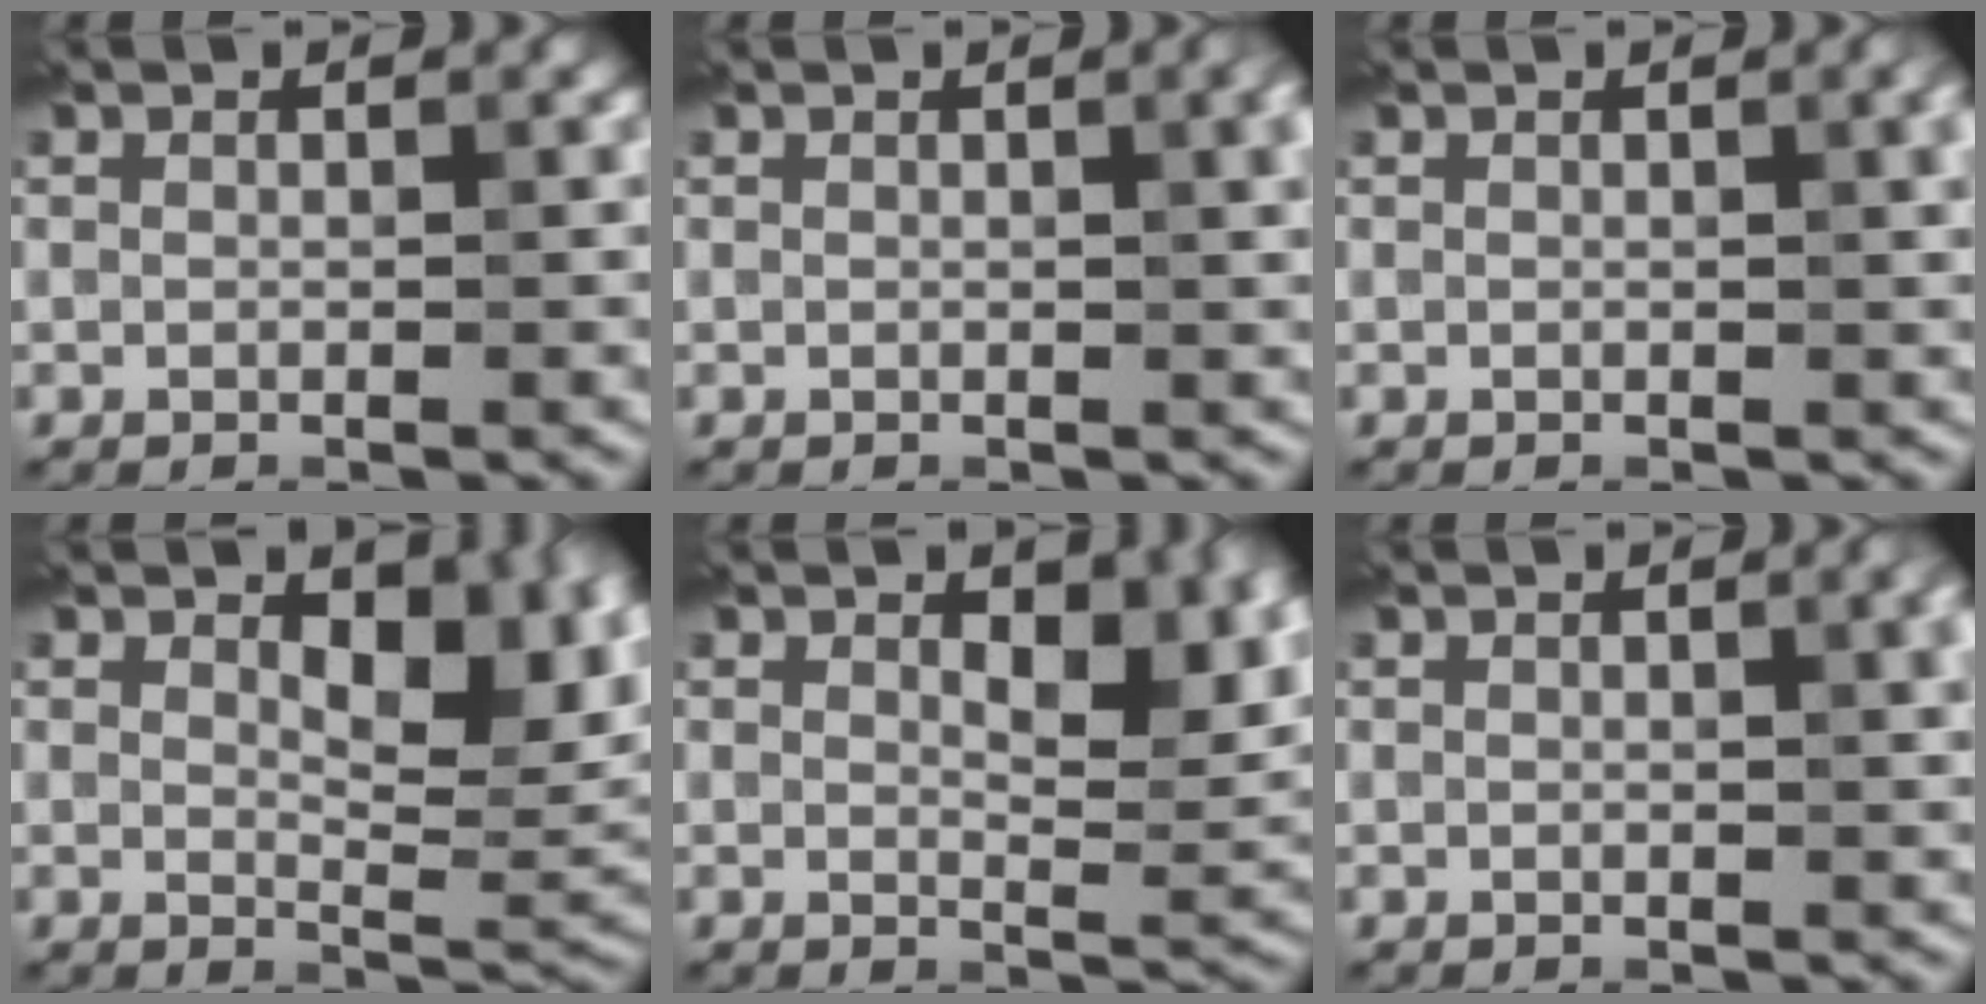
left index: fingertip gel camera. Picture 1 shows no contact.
{"total": 3.7, "force": [1.0, 1.5, 3.2], "torque": [-0.034, 0.003, 0.018]}
{"total": 2.9, "force": [0.9, 1.0, 2.6], "torque": [-0.032, 0.004, 0.013]}
{"total": 6.8, "force": [2.4, 3.3, 5.4], "torque": [-0.076, -0.012, 0.038]}
{"total": 4.8, "force": [1.8, 2.4, 3.8], "torque": [-0.056, -0.010, 0.030]}
{"total": 3.7, "force": [1.1, 1.4, 3.2], "torque": [-0.035, 0.004, 0.018]}